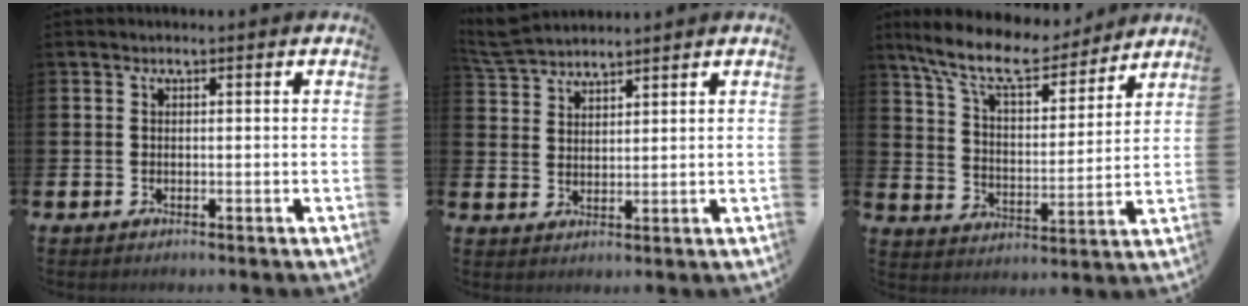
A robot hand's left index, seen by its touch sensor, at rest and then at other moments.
{"total": 5.0, "force": [4.9, 0.7, 0.7], "torque": [-0.028, -0.020, 0.093]}
{"total": 10.7, "force": [9.3, 3.1, 4.3], "torque": [-0.114, -0.055, 0.162]}